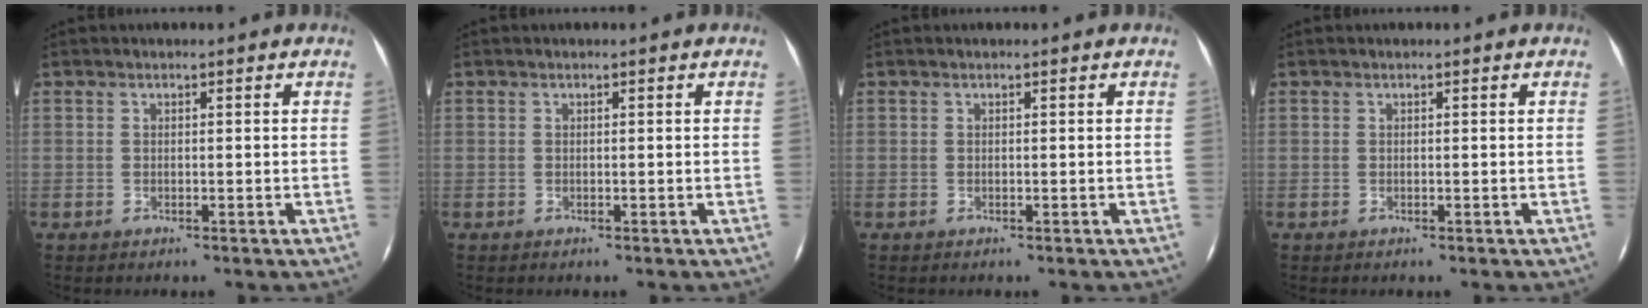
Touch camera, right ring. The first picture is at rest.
{"total": 0.0}
{"total": 0.0}
{"total": 0.0}